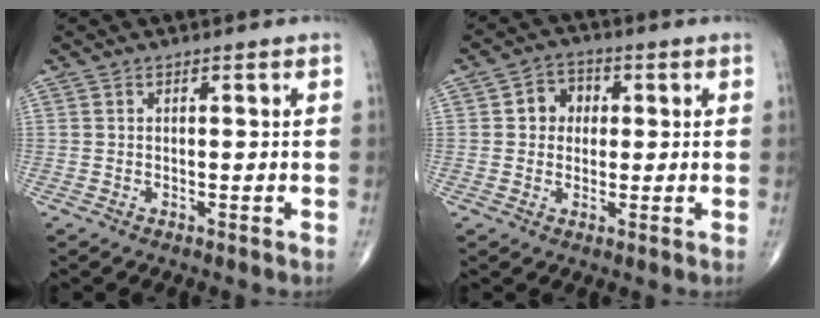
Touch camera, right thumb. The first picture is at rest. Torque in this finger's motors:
{"motor_torque": [0.12, 0.11, 0.12, 0.06, 0.05]}